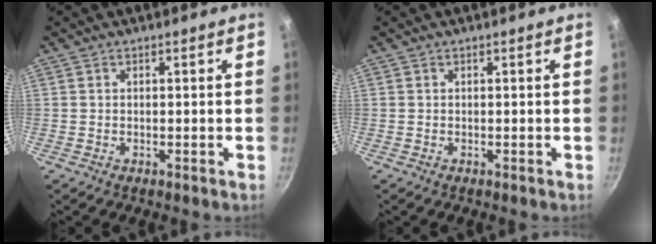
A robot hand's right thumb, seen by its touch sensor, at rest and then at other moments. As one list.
[{"total": 0.0}]